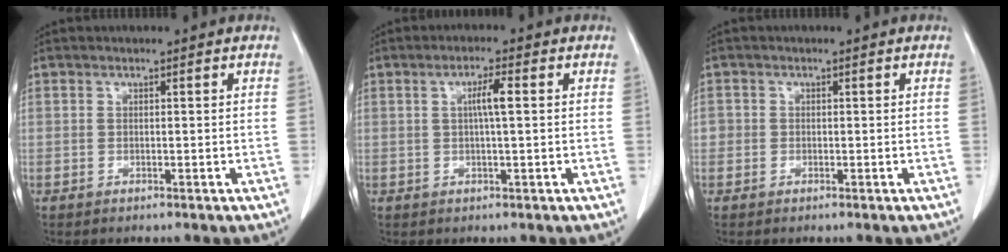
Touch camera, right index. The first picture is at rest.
{"total": 3.3, "force": [0.5, 0.0, 3.3], "torque": [-0.058, 0.002, 0.008]}
{"total": 1.4, "force": [-0.1, 1.4, 0.2], "torque": [0.009, 0.005, -0.004]}